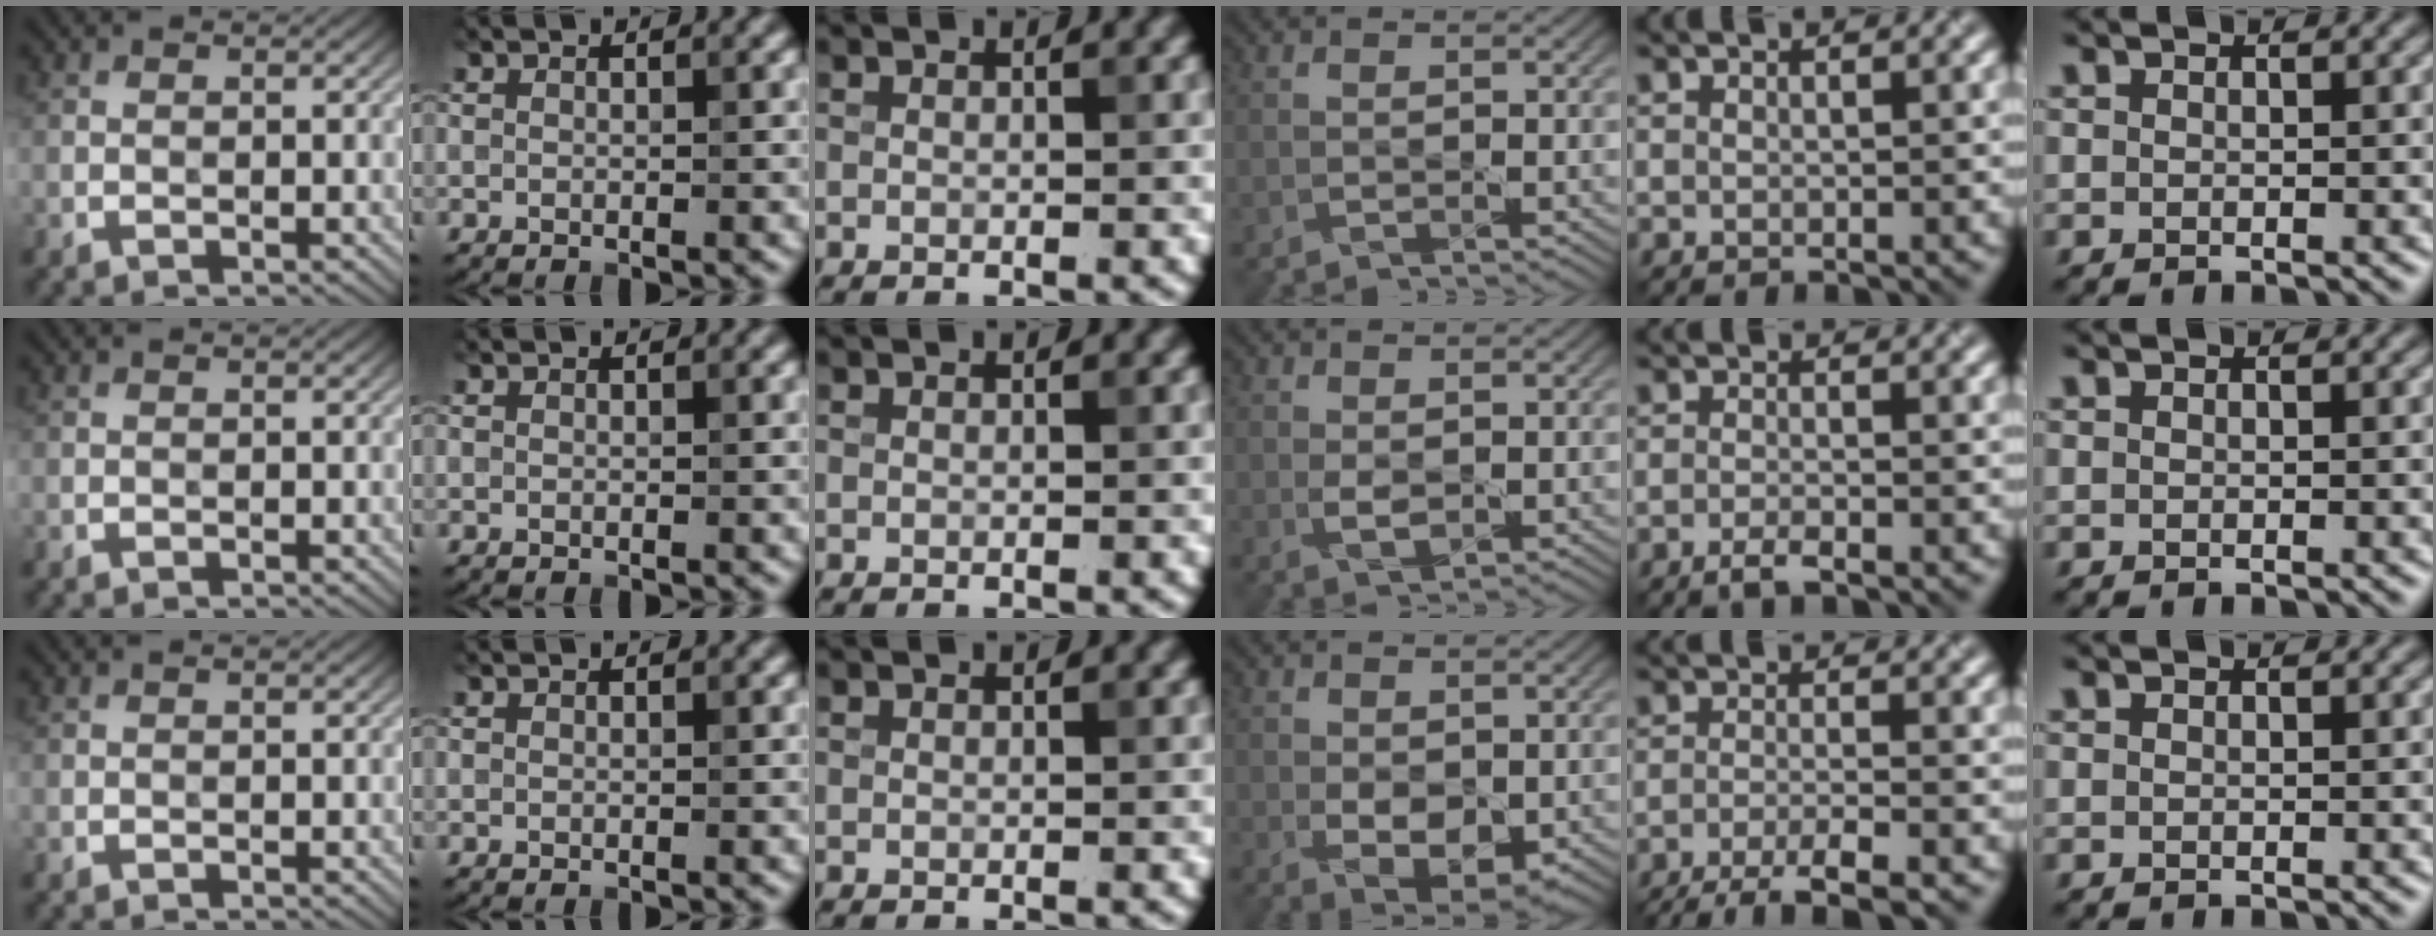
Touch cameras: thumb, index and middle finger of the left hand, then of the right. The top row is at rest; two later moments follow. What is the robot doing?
{"motion": "dispense", "object": "pipette"}